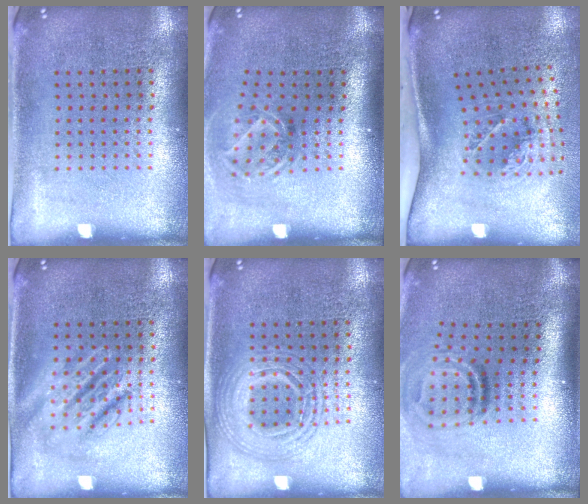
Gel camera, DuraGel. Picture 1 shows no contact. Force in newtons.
{"total": 2.0, "press": 1.3, "slide": 1.4}
{"total": 1.9, "press": 1.2, "slide": 1.4}
{"total": 2.7, "press": 2.7, "slide": 0.3}
{"total": 2.8, "press": 2.8, "slide": 0.4}
{"total": 1.8, "press": 1.0, "slide": 1.5}